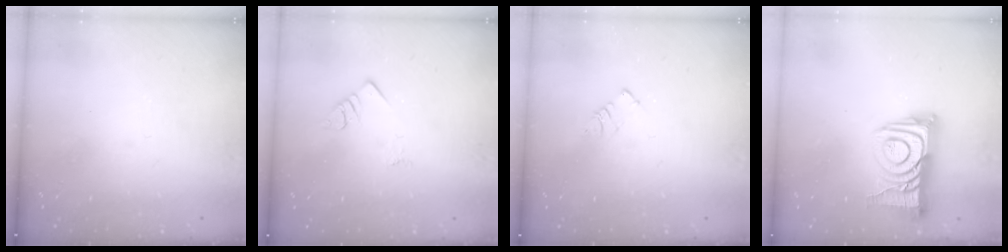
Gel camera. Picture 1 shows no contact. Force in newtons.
{"total": 3.1, "press": 3.1, "slide": 0.4}
{"total": 2.6, "press": 2.6, "slide": 0.3}
{"total": 14.1, "press": 14.1, "slide": 1.1}